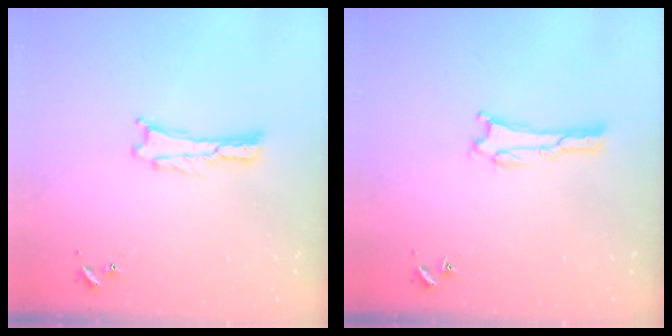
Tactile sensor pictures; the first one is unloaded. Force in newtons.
{"total": 1.3, "press": 1.3, "slide": 0.4}